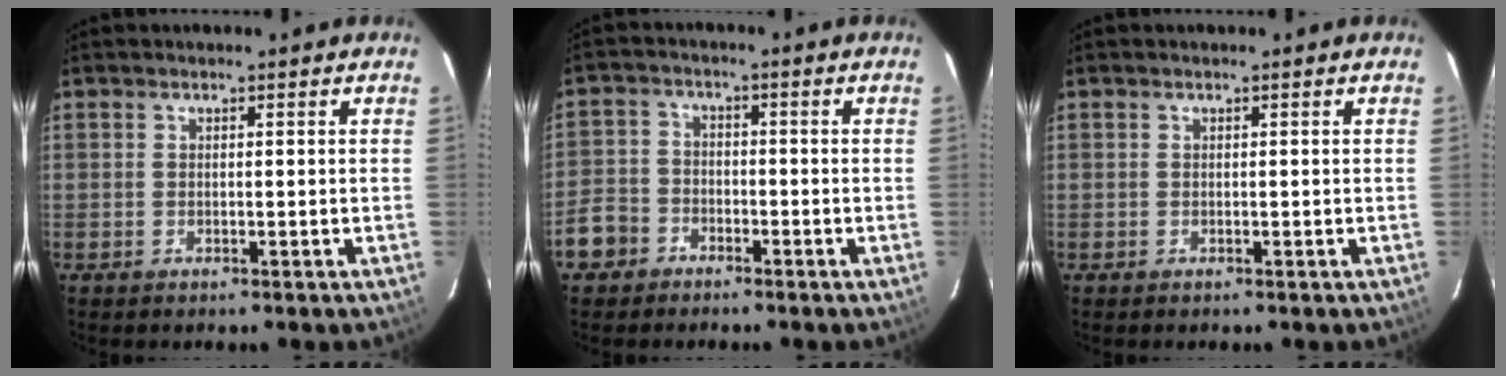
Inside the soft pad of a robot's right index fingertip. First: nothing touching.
{"total": 6.7, "force": [-4.0, 5.2, 1.4], "torque": [-0.038, 0.020, -0.080]}
{"total": 0.0}